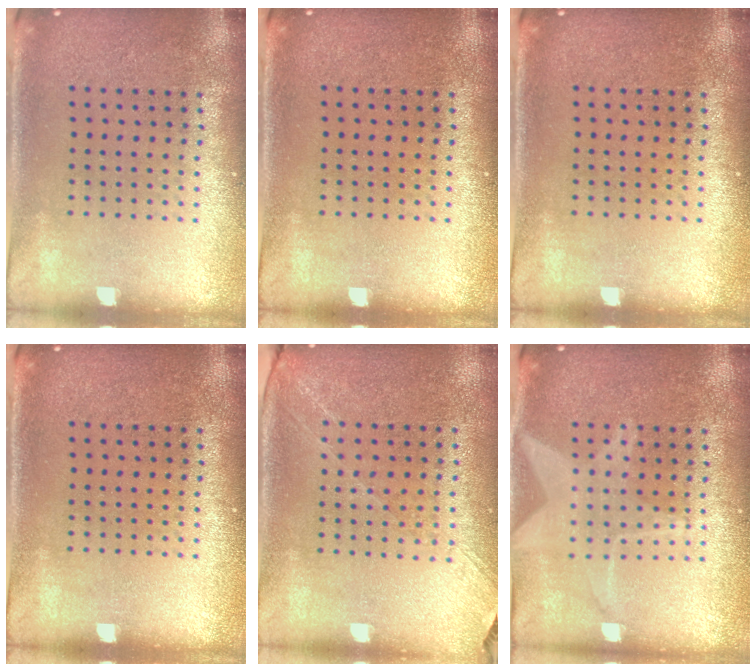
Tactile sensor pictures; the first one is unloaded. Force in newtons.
{"total": 0.0}
{"total": 0.0}
{"total": 0.0}
{"total": 1.3, "press": 1.2, "slide": 0.4}
{"total": 2.8, "press": 2.8, "slide": 0.3}